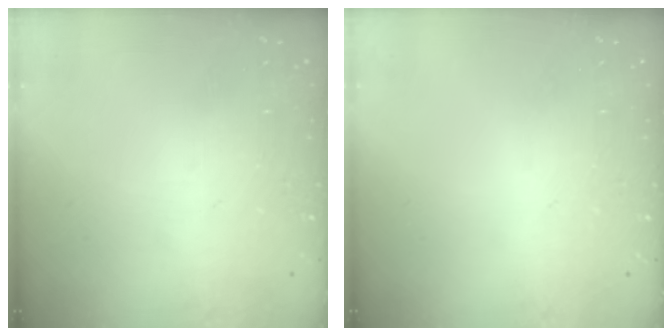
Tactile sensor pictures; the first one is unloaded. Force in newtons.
{"total": 0.0}